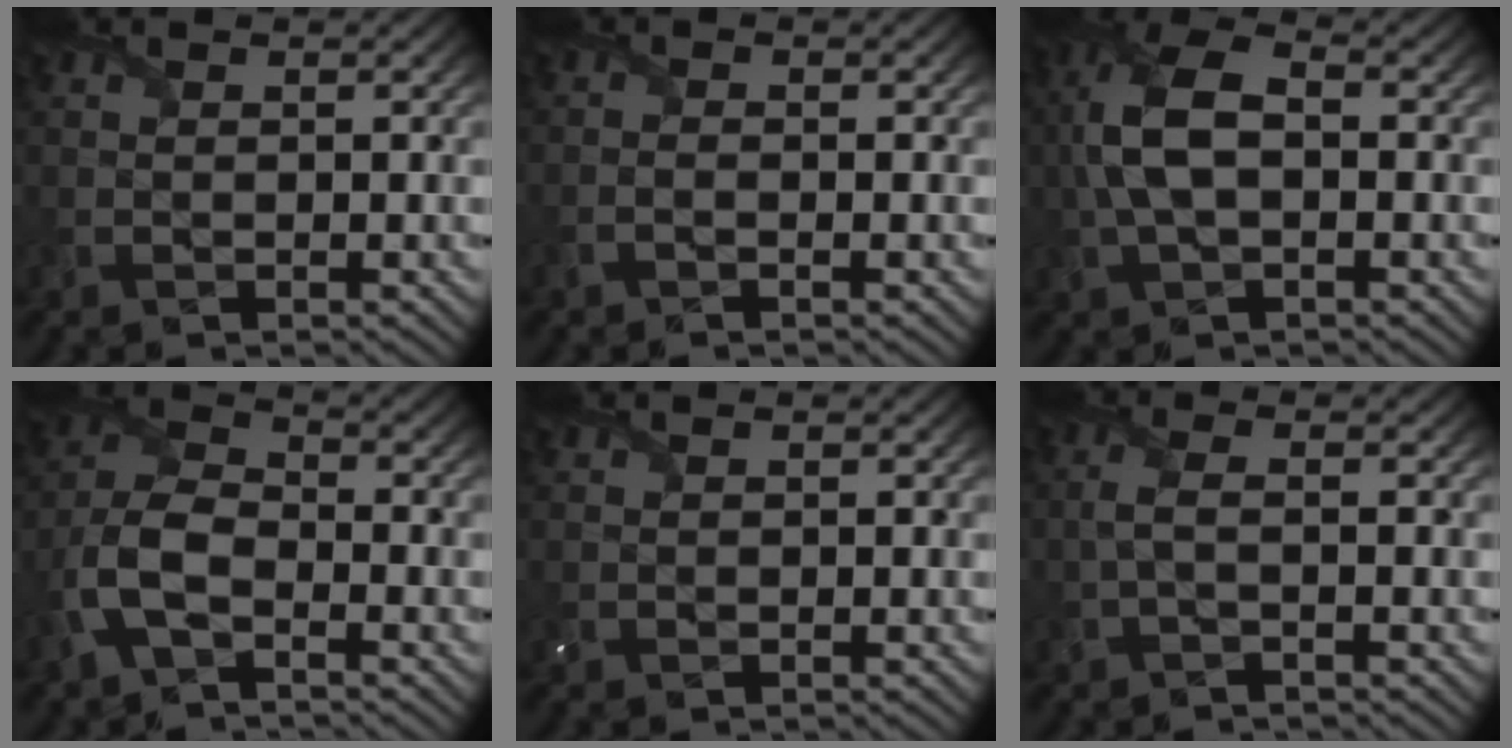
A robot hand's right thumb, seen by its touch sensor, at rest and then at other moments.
{"total": 0.8, "force": [-0.7, 0.0, 0.4], "torque": [-0.010, 0.001, -0.018]}
{"total": 8.2, "force": [0.1, 4.4, 7.0], "torque": [-0.169, 0.015, -0.008]}
{"total": 6.6, "force": [-3.2, 3.4, 4.8], "torque": [-0.113, 0.006, -0.082]}
{"total": 0.0}
{"total": 2.0, "force": [-0.3, 0.5, 1.9], "torque": [-0.044, 0.004, -0.011]}